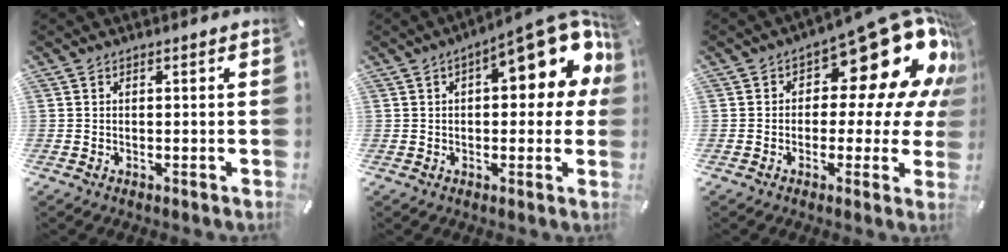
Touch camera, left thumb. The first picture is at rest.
{"total": 16.1, "force": [5.4, 6.6, 13.6], "torque": [-0.162, -0.030, 0.084]}
{"total": 20.4, "force": [9.3, 9.9, 15.3], "torque": [-0.195, -0.067, 0.153]}